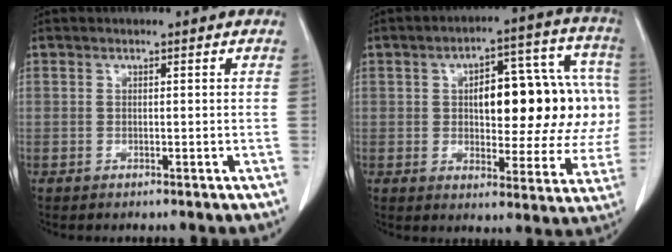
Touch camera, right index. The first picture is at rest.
{"total": 18.5, "force": [1.8, 7.8, 16.7], "torque": [-0.210, 0.043, 0.032]}